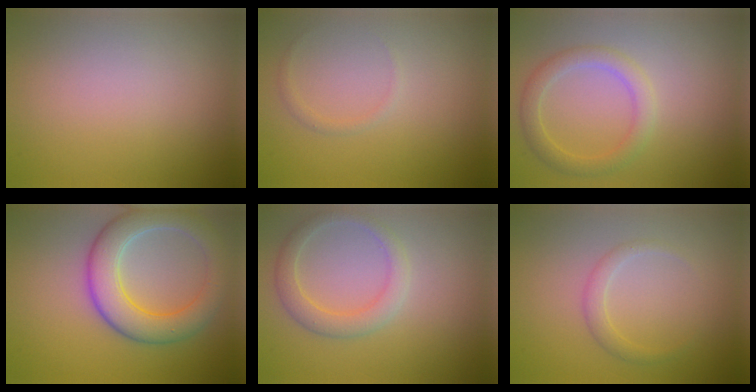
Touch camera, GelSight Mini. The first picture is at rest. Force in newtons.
{"total": 0.7, "press": 0.7, "slide": 0.1}
{"total": 2.5, "press": 2.5, "slide": 0.0}
{"total": 6.5, "press": 6.5, "slide": 0.5}
{"total": 2.7, "press": 2.7, "slide": 0.2}
{"total": 1.5, "press": 1.5, "slide": 0.2}